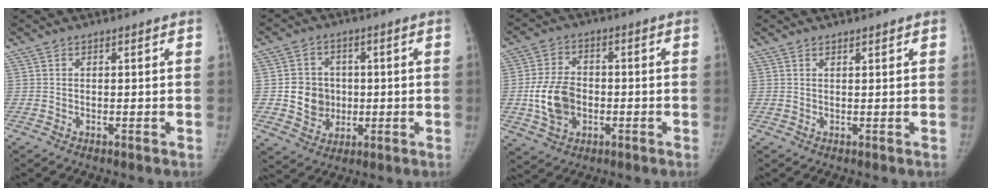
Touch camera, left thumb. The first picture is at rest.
{"total": 8.0, "force": [-0.2, 7.4, 3.1], "torque": [-0.013, 0.003, 0.001]}
{"total": 9.6, "force": [-1.7, 7.0, 6.4], "torque": [-0.104, 0.009, -0.030]}
{"total": 0.8, "force": [0.7, 0.2, 0.3], "torque": [0.000, -0.006, 0.011]}